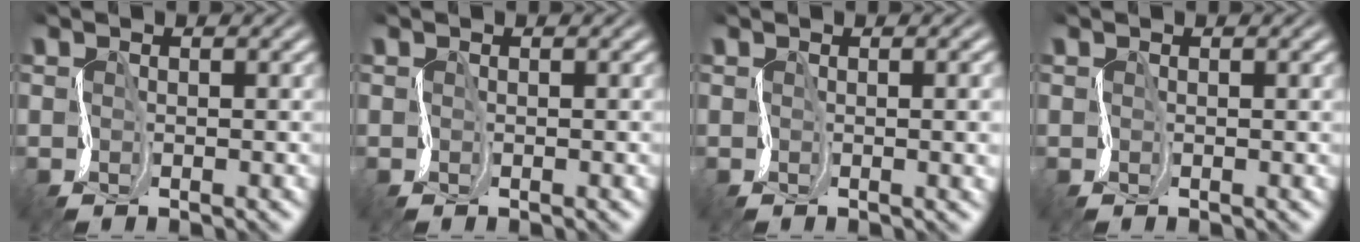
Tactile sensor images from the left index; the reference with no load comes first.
{"total": 0.0}
{"total": 5.6, "force": [0.5, 2.7, 4.9], "torque": [-0.032, 0.023, -0.002]}
{"total": 1.1, "force": [0.4, 0.4, 0.9], "torque": [-0.004, 0.006, 0.000]}